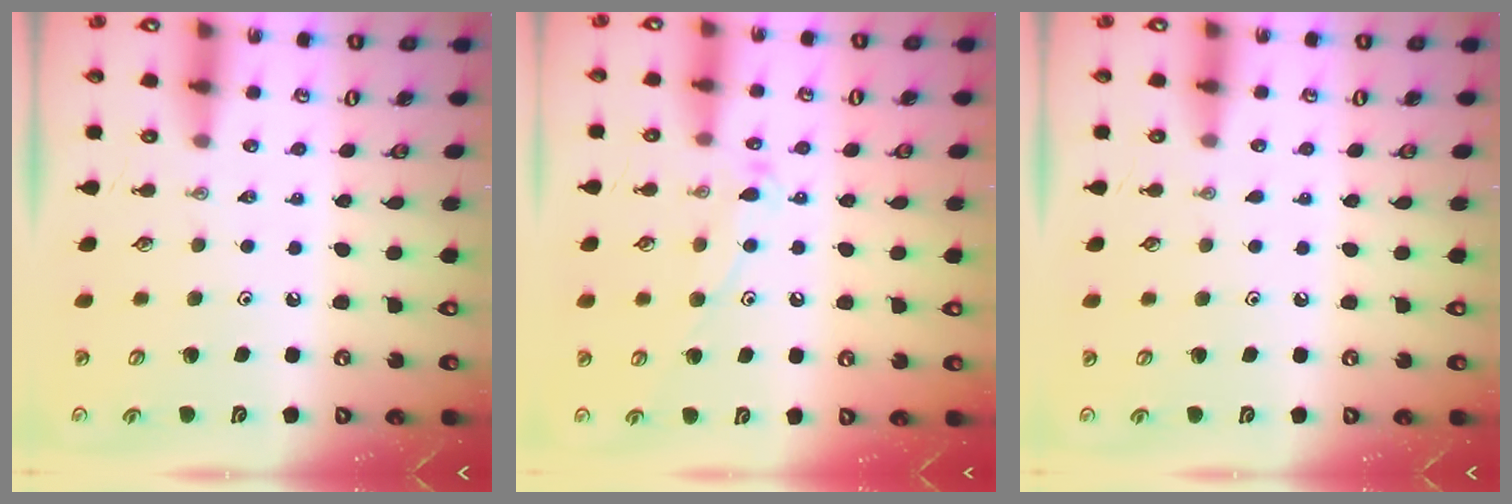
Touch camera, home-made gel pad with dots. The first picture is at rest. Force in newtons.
{"total": 10.4, "press": 10.4, "slide": 0.8}
{"total": 2.3, "press": 2.3, "slide": 0.2}